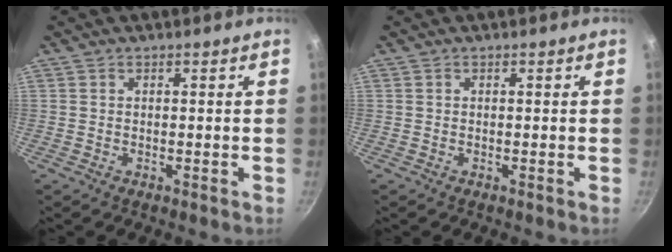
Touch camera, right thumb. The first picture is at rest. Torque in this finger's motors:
{"motor_torque": [-0.15, -0.15, 0.19, -0.09, 0.01]}